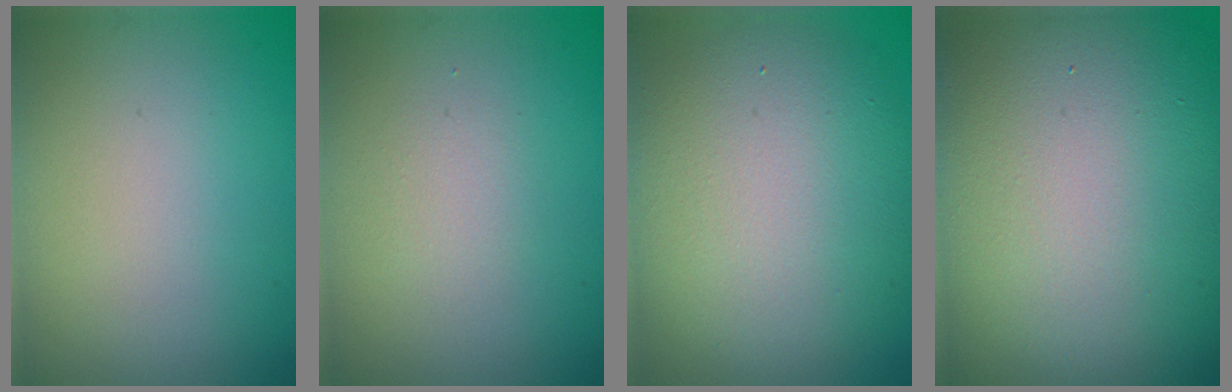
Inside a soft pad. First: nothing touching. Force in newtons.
{"total": 1.3, "press": 1.3, "slide": 0.1}
{"total": 10.0, "press": 10.0, "slide": 0.3}
{"total": 19.6, "press": 19.6, "slide": 0.8}